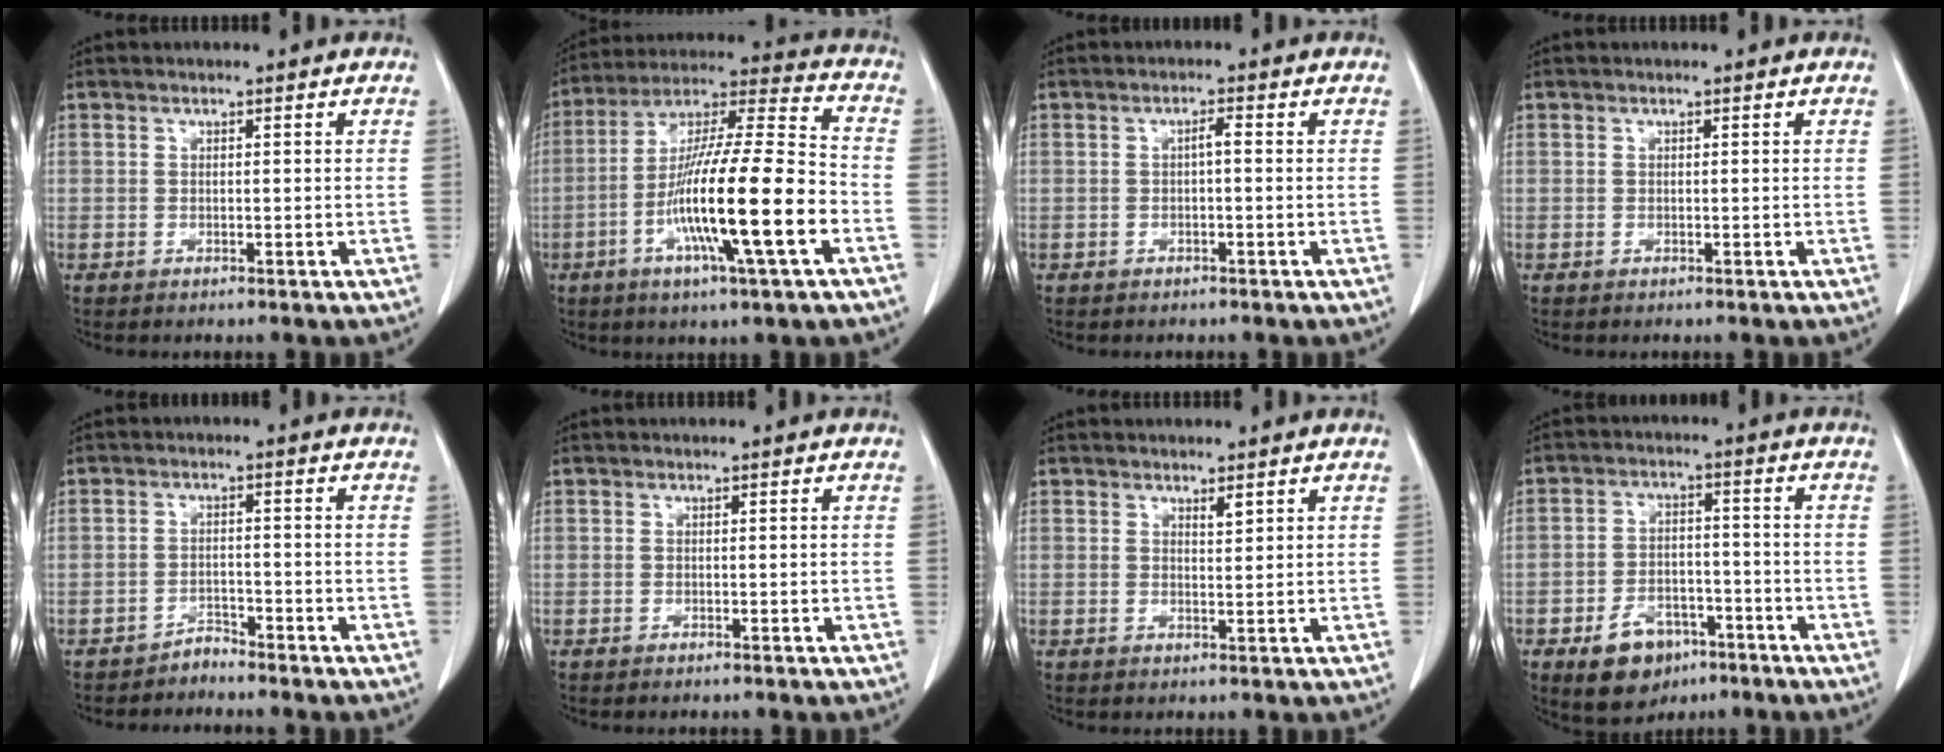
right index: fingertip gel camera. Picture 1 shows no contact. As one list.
[{"total": 19.3, "force": [-6.0, 0.7, 18.3], "torque": [-0.337, -0.011, -0.108]}, {"total": 1.4, "force": [-0.1, 0.3, 1.4], "torque": [-0.024, 0.005, 0.000]}, {"total": 0.0}, {"total": 2.0, "force": [-1.9, 0.3, -0.3], "torque": [0.014, -0.002, -0.032]}, {"total": 0.6, "force": [-0.4, 0.0, 0.4], "torque": [-0.008, -0.001, -0.007]}, {"total": 1.1, "force": [0.8, 0.2, 0.7], "torque": [-0.017, -0.004, 0.017]}, {"total": 8.5, "force": [-4.9, 5.3, 4.5], "torque": [-0.082, 0.007, -0.073]}]